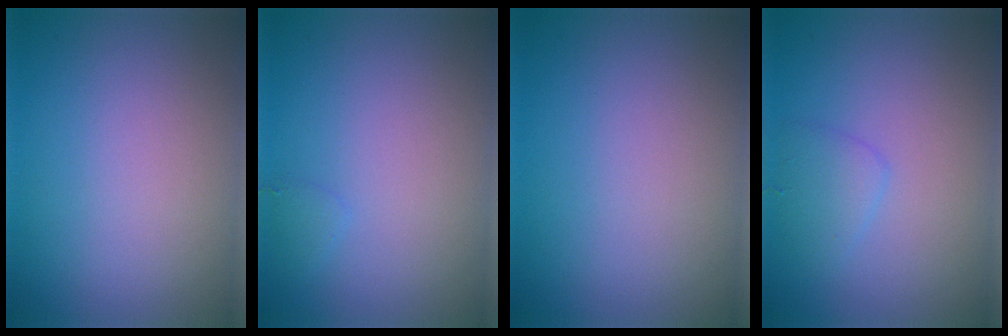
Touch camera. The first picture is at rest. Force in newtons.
{"total": 0.6, "press": 0.6, "slide": 0.0}
{"total": 0.0}
{"total": 1.7, "press": 1.7, "slide": 0.0}